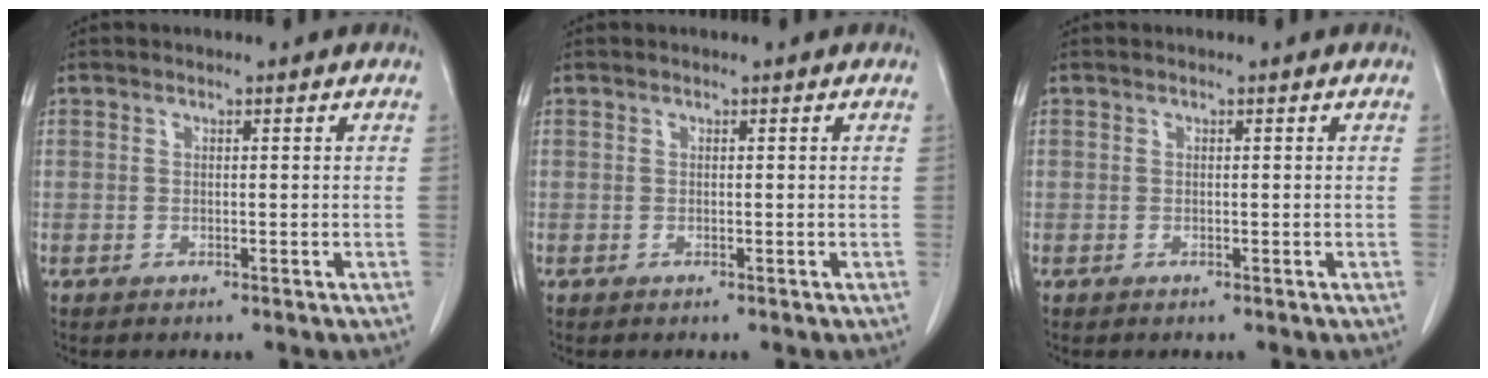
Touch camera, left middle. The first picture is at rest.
{"total": 0.0}
{"total": 0.0}